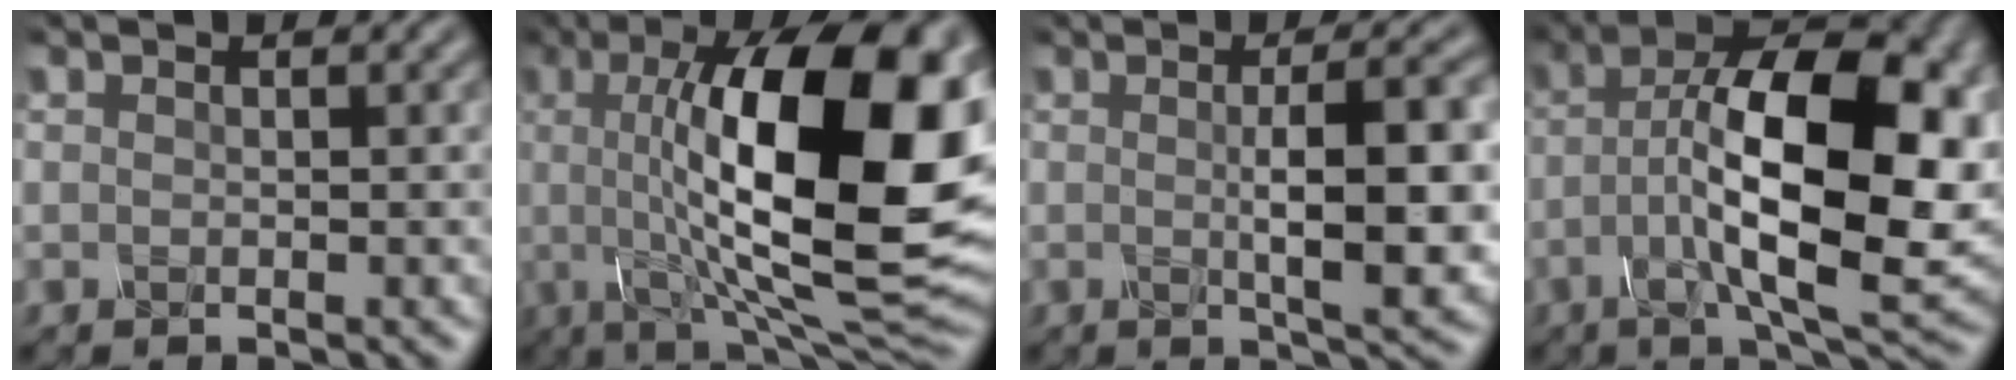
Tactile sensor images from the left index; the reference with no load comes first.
{"total": 18.3, "force": [2.5, 6.1, 17.0], "torque": [-0.235, 0.007, 0.040]}
{"total": 7.6, "force": [0.0, 1.8, 7.4], "torque": [-0.100, 0.001, 0.001]}
{"total": 14.9, "force": [-1.0, 5.7, 13.7], "torque": [-0.213, 0.011, -0.022]}